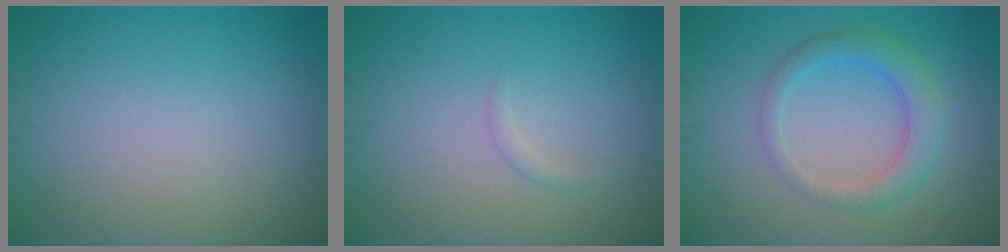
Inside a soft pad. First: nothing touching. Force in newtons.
{"total": 0.6, "press": 0.6, "slide": 0.0}
{"total": 3.4, "press": 3.4, "slide": 0.1}